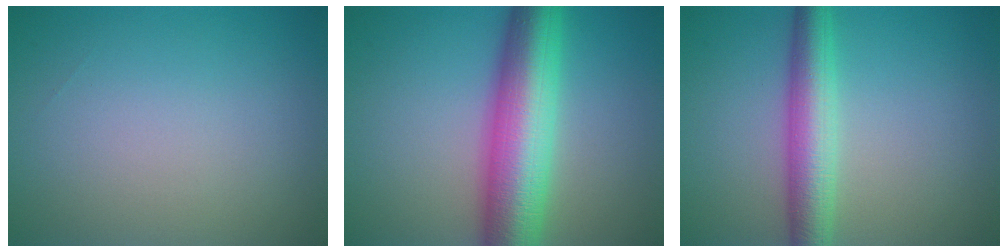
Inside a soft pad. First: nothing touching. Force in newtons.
{"total": 10.0, "press": 10.0, "slide": 0.2}
{"total": 5.0, "press": 5.0, "slide": 0.1}